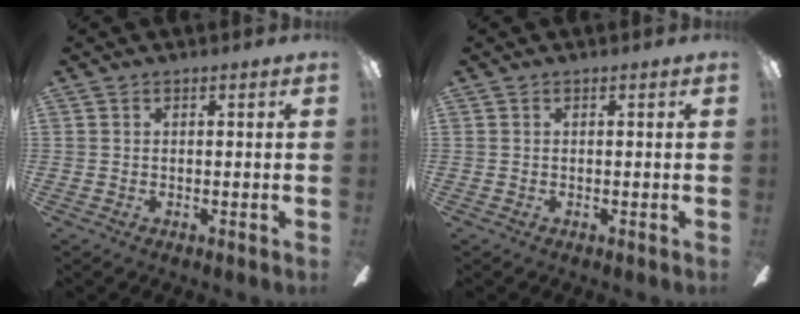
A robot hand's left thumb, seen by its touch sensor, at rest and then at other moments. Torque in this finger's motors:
{"motor_torque": [-0.08, 0.08, 0.01, 0.01, 0.00]}